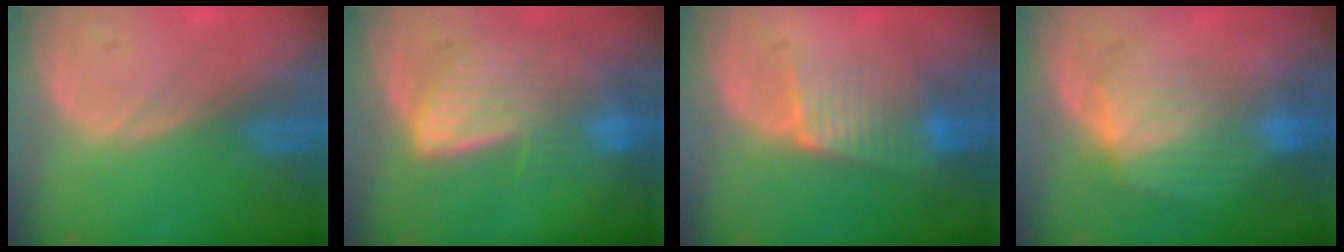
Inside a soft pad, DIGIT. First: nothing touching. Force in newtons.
{"total": 7.1, "press": 7.0, "slide": 1.1}
{"total": 6.5, "press": 6.1, "slide": 2.4}
{"total": 7.3, "press": 6.9, "slide": 2.3}